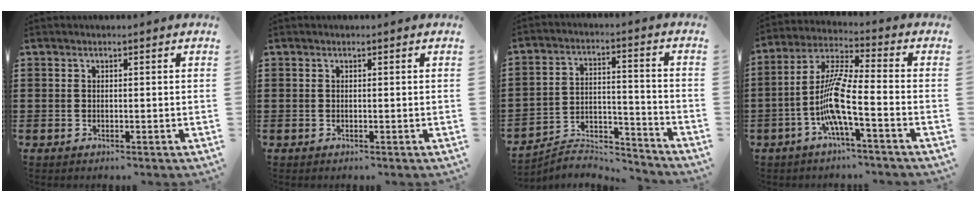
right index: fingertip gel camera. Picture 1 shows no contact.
{"total": 0.0}
{"total": 6.2, "force": [-6.0, 1.1, 1.0], "torque": [-0.021, 0.009, -0.120]}
{"total": 9.4, "force": [-3.5, 0.9, 8.6], "torque": [-0.192, -0.015, -0.072]}